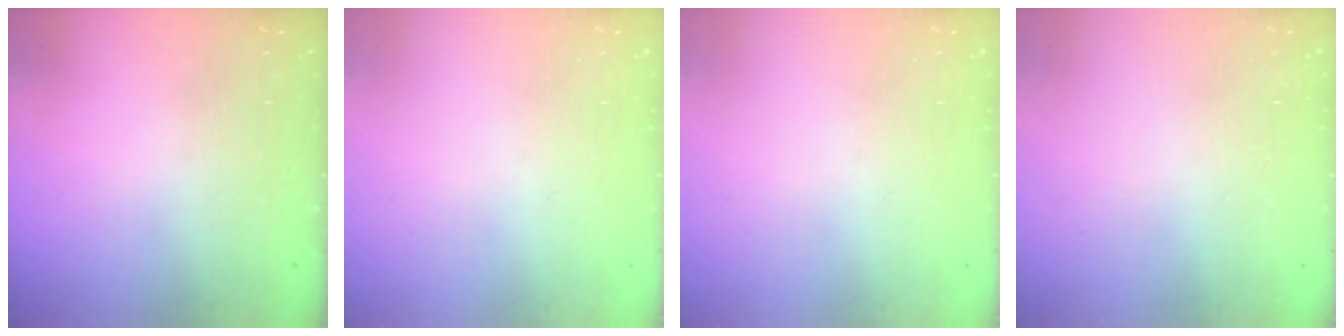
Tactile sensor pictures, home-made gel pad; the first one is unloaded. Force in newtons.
{"total": 0.0}
{"total": 0.0}
{"total": 2.6, "press": 2.6, "slide": 0.2}